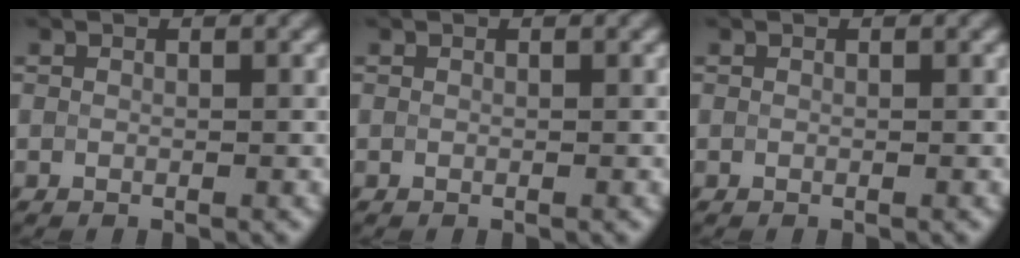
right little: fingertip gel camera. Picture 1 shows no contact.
{"total": 0.0}
{"total": 0.0}